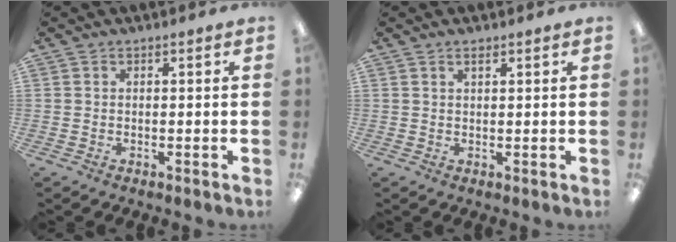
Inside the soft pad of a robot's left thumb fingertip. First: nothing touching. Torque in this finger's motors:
{"motor_torque": [-0.23, 0.11, -0.55, -0.14, 0.08]}